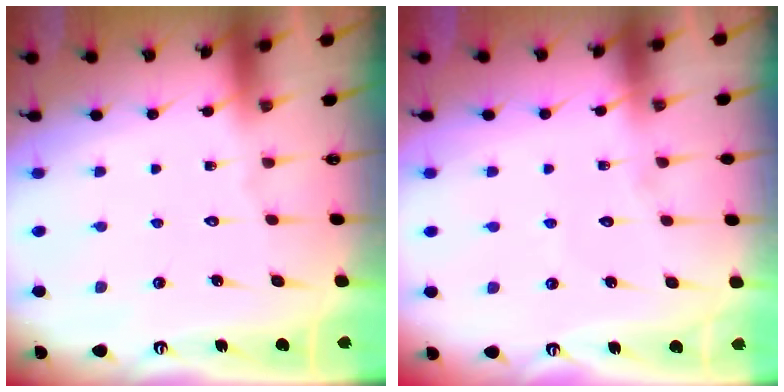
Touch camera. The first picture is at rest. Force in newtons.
{"total": 2.3, "press": 2.3, "slide": 0.2}